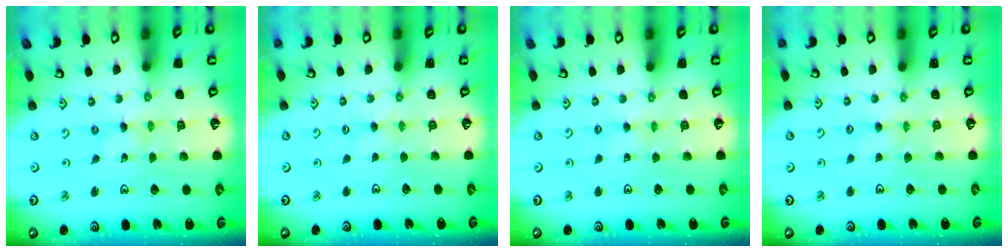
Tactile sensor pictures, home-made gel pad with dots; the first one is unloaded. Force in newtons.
{"total": 1.5, "press": 1.4, "slide": 0.3}
{"total": 1.1, "press": 1.1, "slide": 0.2}
{"total": 3.4, "press": 3.4, "slide": 0.4}